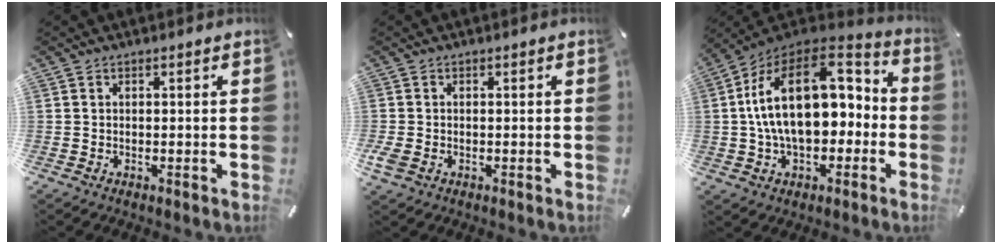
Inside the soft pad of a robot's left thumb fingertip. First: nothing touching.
{"total": 2.4, "force": [-0.7, 2.0, 1.2], "torque": [-0.033, -0.001, -0.014]}
{"total": 22.2, "force": [2.1, 14.4, 16.8], "torque": [-0.295, 0.004, 0.039]}